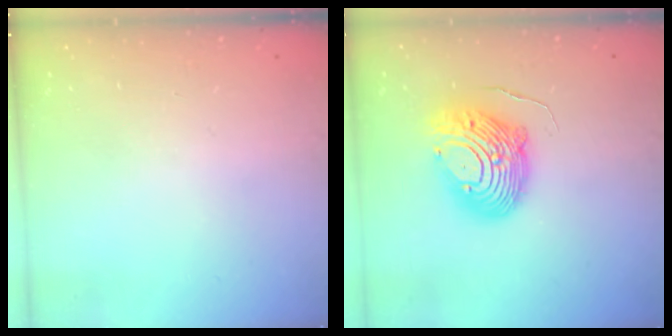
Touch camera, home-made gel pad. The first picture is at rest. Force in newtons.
{"total": 12.3, "press": 12.2, "slide": 1.2}